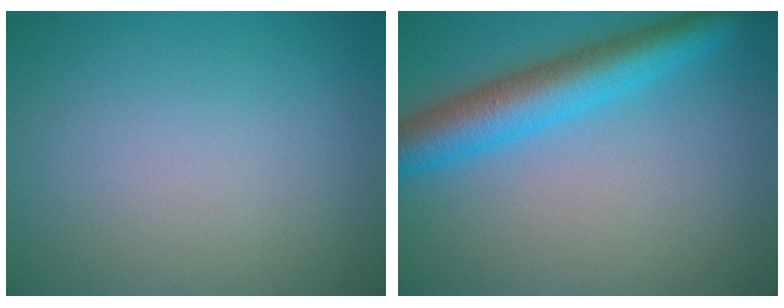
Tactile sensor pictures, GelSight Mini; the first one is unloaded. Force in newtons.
{"total": 6.2, "press": 6.2, "slide": 0.2}